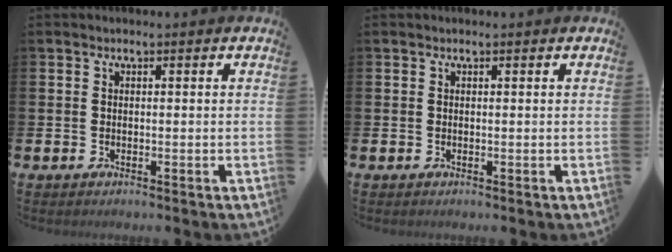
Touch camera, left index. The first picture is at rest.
{"total": 0.0}